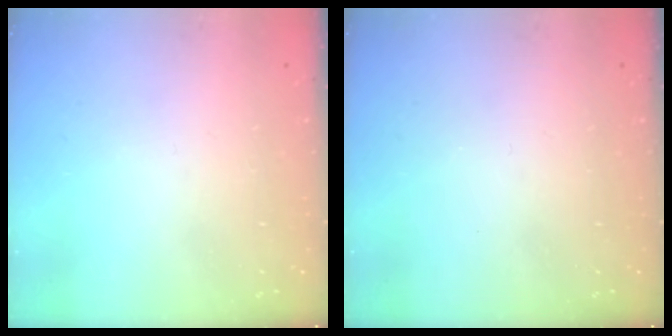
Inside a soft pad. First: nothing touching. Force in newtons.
{"total": 0.0}